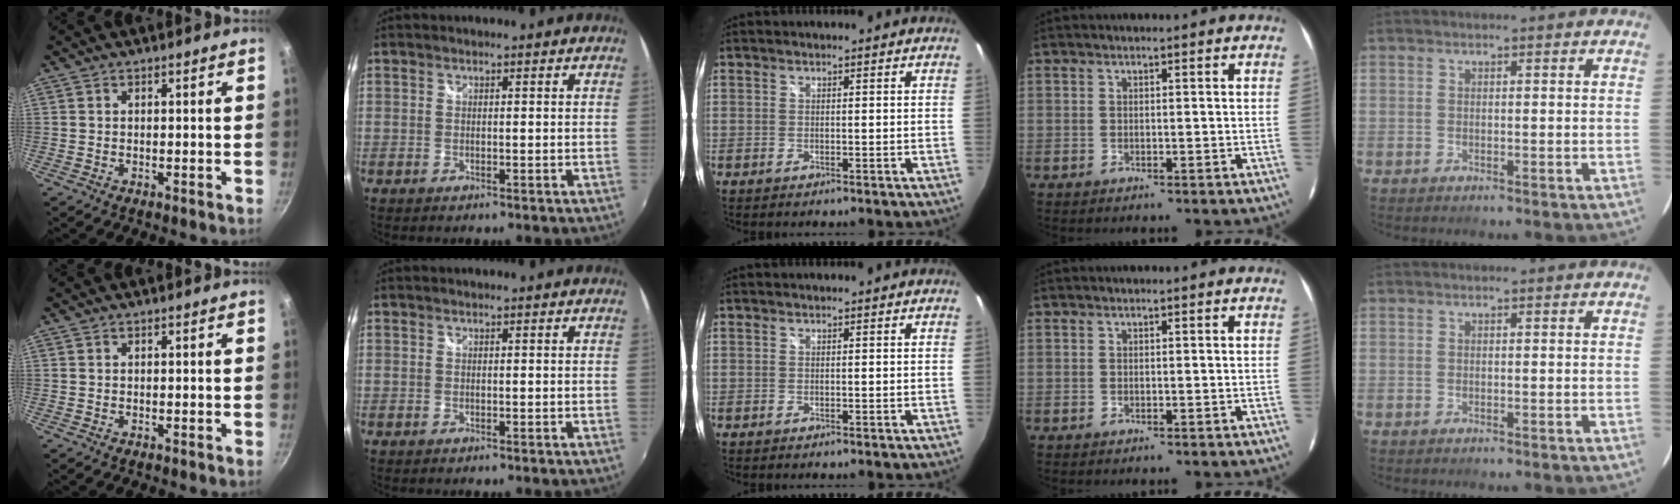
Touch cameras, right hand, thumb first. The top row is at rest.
{}